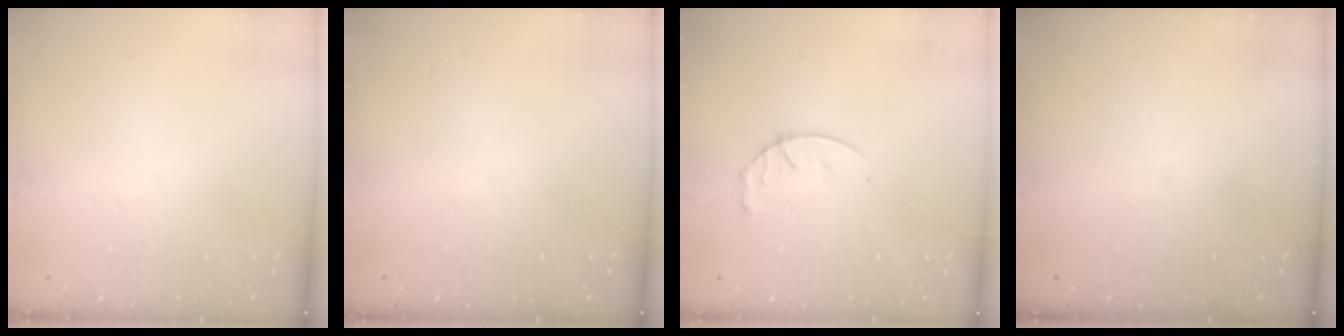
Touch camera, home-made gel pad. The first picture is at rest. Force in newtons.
{"total": 0.0}
{"total": 6.8, "press": 6.8, "slide": 0.8}
{"total": 0.0}